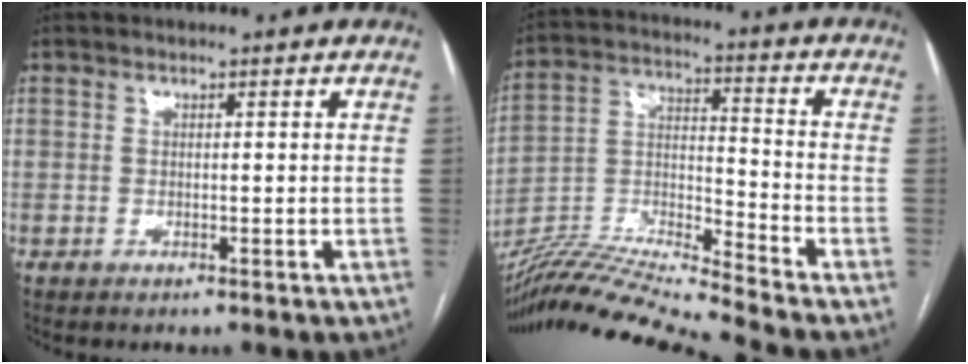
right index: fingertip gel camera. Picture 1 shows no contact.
{"total": 16.5, "force": [-15.3, -2.5, 5.5], "torque": [-0.099, 0.014, -0.281]}